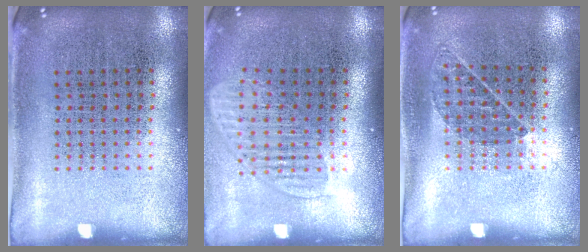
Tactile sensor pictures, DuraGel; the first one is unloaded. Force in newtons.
{"total": 1.6, "press": 1.4, "slide": 0.8}
{"total": 0.8, "press": 0.6, "slide": 0.5}